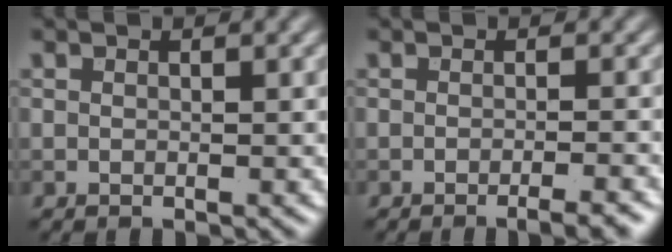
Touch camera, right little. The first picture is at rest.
{"total": 3.0, "force": [-1.8, 0.7, 2.3], "torque": [-0.020, 0.007, -0.029]}